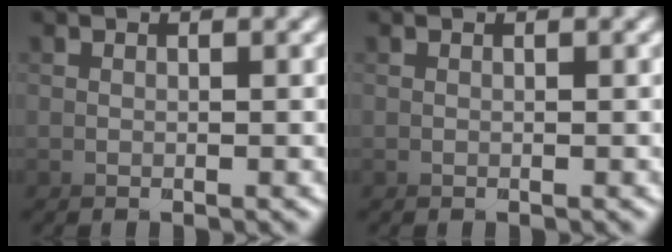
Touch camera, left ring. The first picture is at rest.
{"total": 0.0}